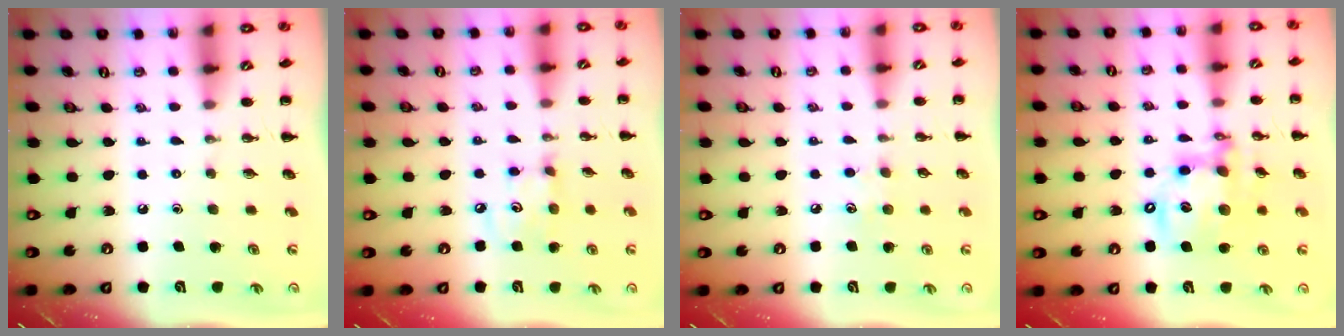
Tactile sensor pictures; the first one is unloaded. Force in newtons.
{"total": 4.4, "press": 4.3, "slide": 0.7}
{"total": 5.2, "press": 4.9, "slide": 1.6}
{"total": 13.7, "press": 13.3, "slide": 3.4}